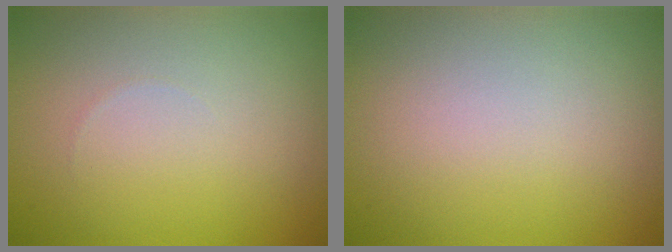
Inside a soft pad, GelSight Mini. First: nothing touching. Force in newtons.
{"total": 0.0}